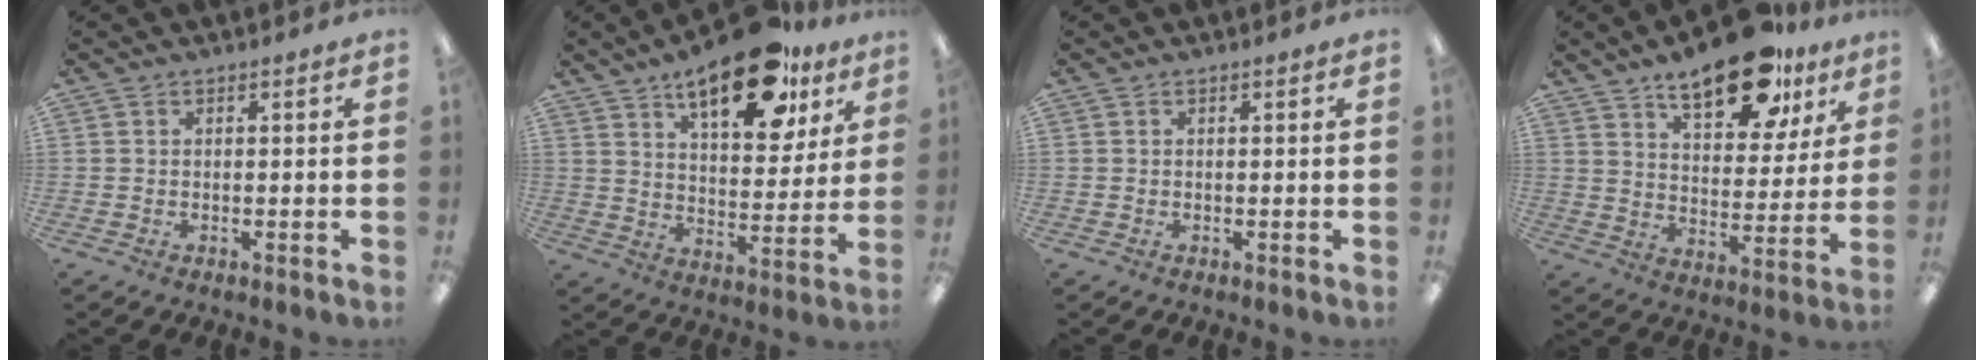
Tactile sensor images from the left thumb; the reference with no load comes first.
{"total": 19.7, "force": [12.8, 8.4, 12.4], "torque": [-0.172, -0.064, 0.207]}
{"total": 0.0}
{"total": 18.5, "force": [12.7, 7.9, 11.0], "torque": [-0.157, -0.061, 0.209]}